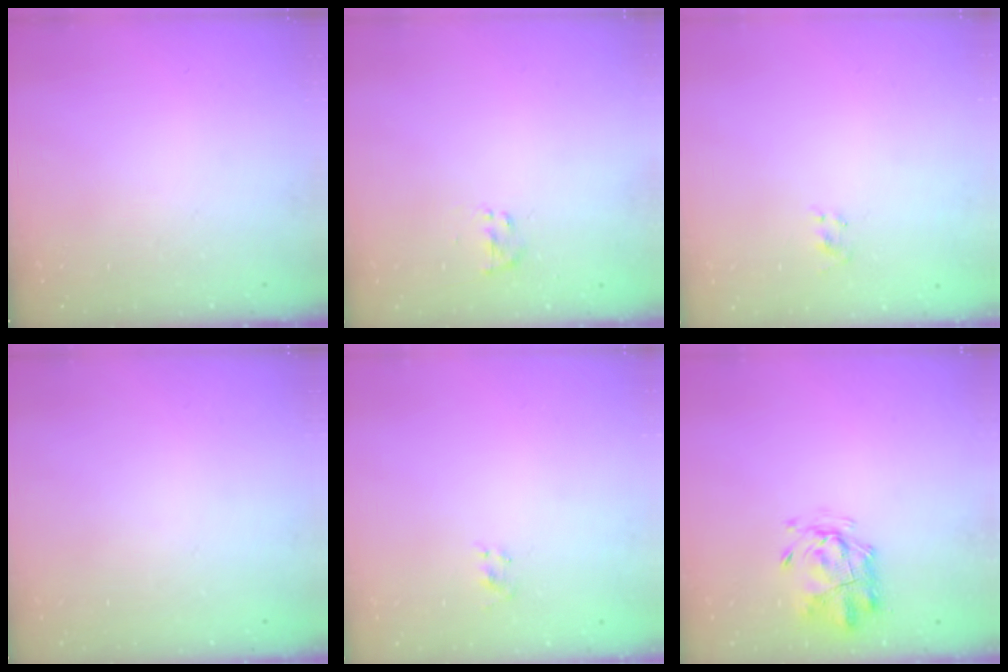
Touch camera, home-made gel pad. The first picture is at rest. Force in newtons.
{"total": 1.8, "press": 1.7, "slide": 0.7}
{"total": 1.6, "press": 1.4, "slide": 0.9}
{"total": 1.8, "press": 1.8, "slide": 0.2}
{"total": 1.6, "press": 1.4, "slide": 0.9}
{"total": 3.3, "press": 3.0, "slide": 1.3}